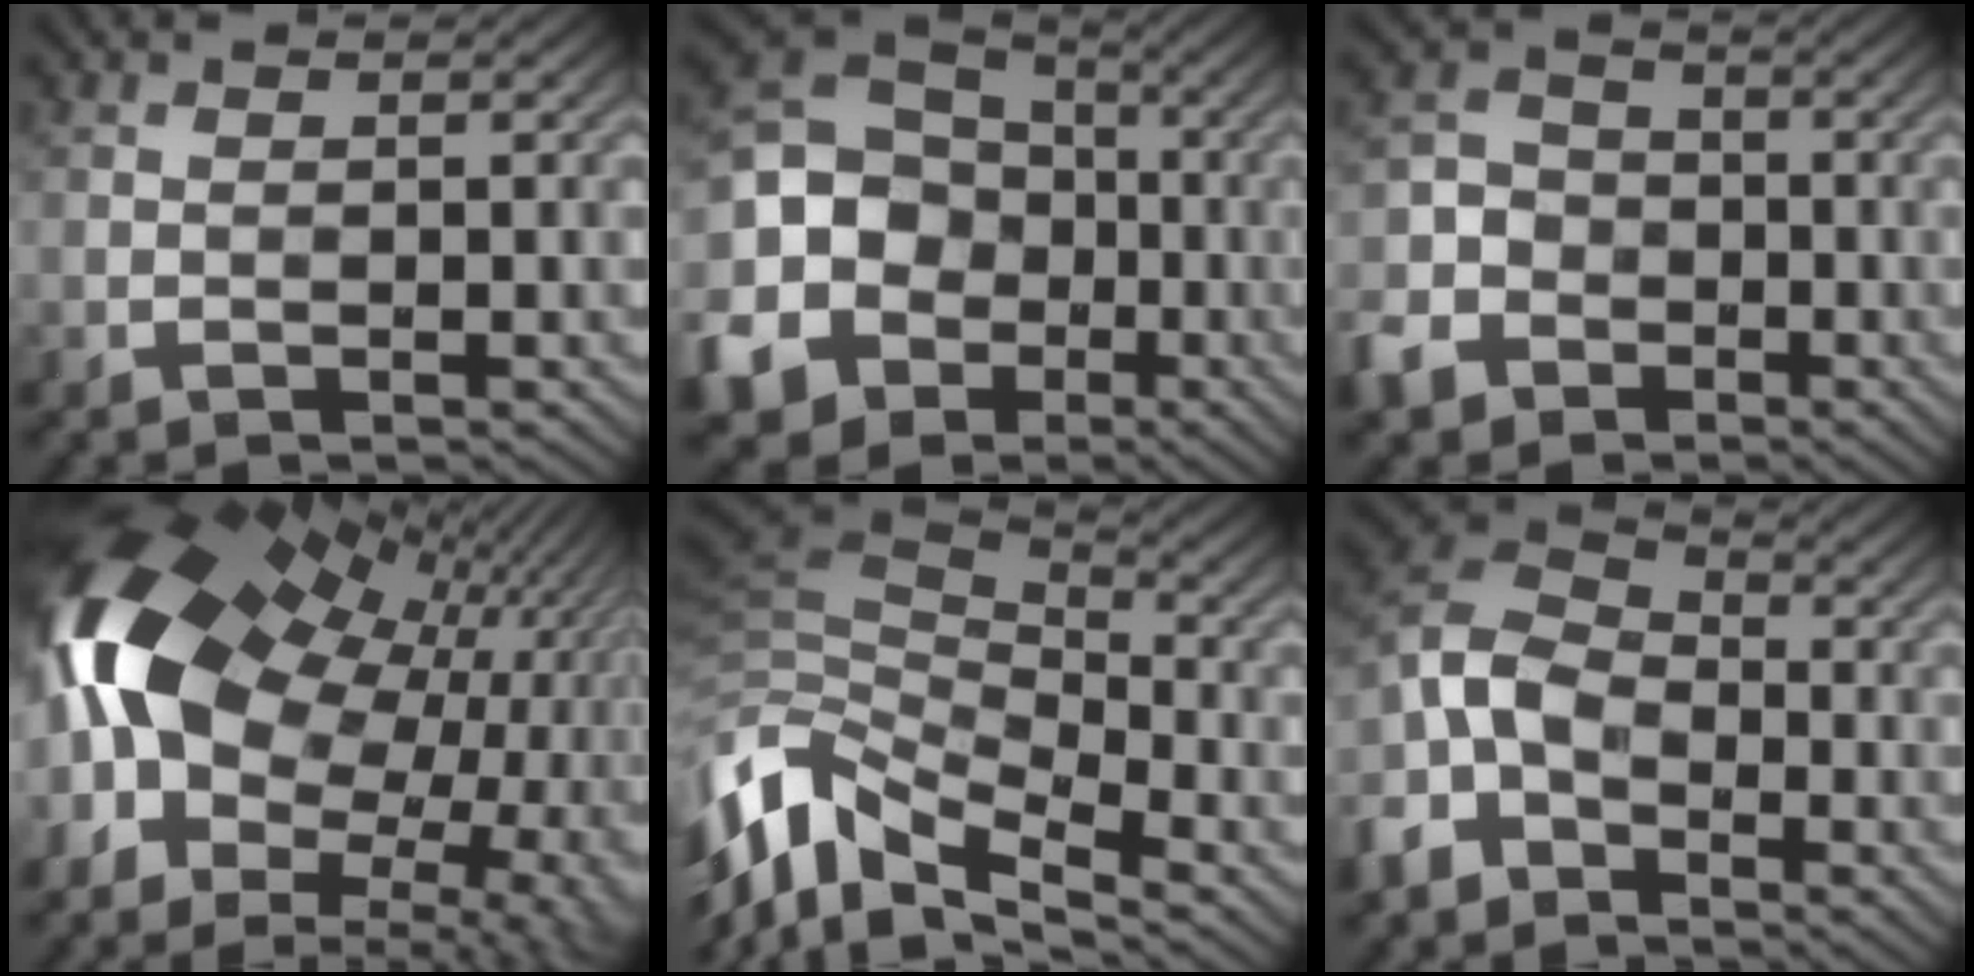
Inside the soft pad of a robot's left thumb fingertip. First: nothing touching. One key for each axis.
{"total": 17.5, "fx": -5.5, "fy": 14.6, "fz": 7.9, "tx": -0.230, "ty": -0.038, "tz": -0.122}
{"total": 7.9, "fx": -4.2, "fy": 5.9, "fz": 3.0, "tx": -0.088, "ty": -0.012, "tz": -0.100}
{"total": 21.0, "fx": -0.7, "fy": 13.4, "fz": 16.2, "tx": -0.296, "ty": -0.031, "tz": 0.002}
{"total": 12.2, "fx": -5.9, "fy": 6.4, "fz": 8.5, "tx": -0.205, "ty": -0.012, "tz": -0.109}
{"total": 9.0, "fx": -5.2, "fy": 5.3, "fz": 5.0, "tx": -0.125, "ty": -0.006, "tz": -0.129}